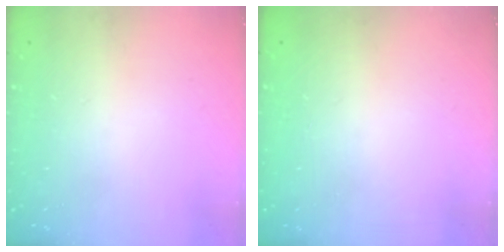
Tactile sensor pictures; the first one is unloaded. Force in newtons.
{"total": 0.0}